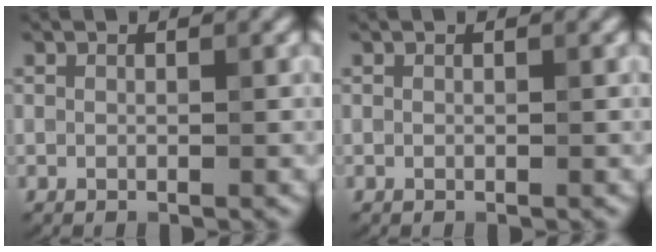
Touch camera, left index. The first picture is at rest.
{"total": 0.0}